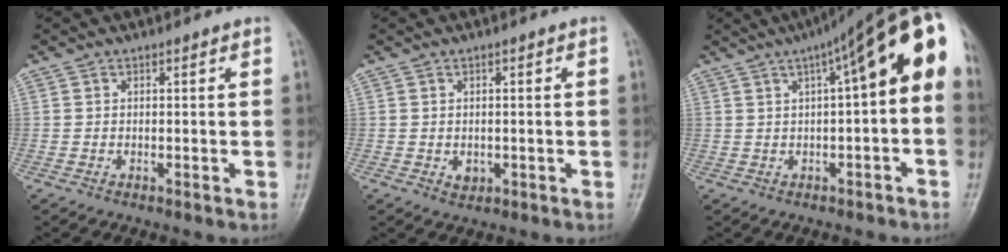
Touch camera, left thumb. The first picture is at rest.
{"total": 1.5, "force": [-0.2, 1.1, 1.0], "torque": [-0.007, -0.001, 0.000]}
{"total": 16.1, "force": [3.6, 4.7, 15.0], "torque": [-0.192, 0.045, 0.038]}